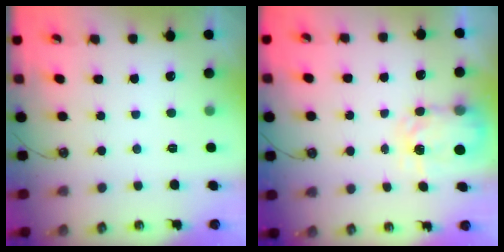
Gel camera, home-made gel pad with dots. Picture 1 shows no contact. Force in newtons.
{"total": 5.1, "press": 5.1, "slide": 0.4}